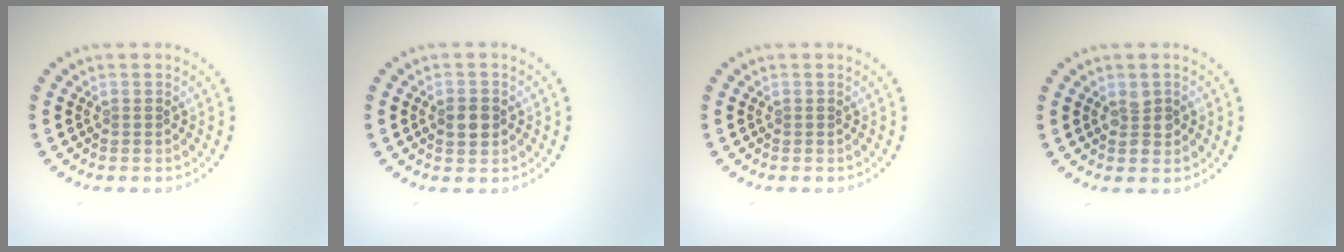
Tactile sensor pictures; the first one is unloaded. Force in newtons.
{"total": 2.4, "press": 2.4, "slide": 0.0}
{"total": 0.0}
{"total": 1.4, "press": 1.4, "slide": 0.2}